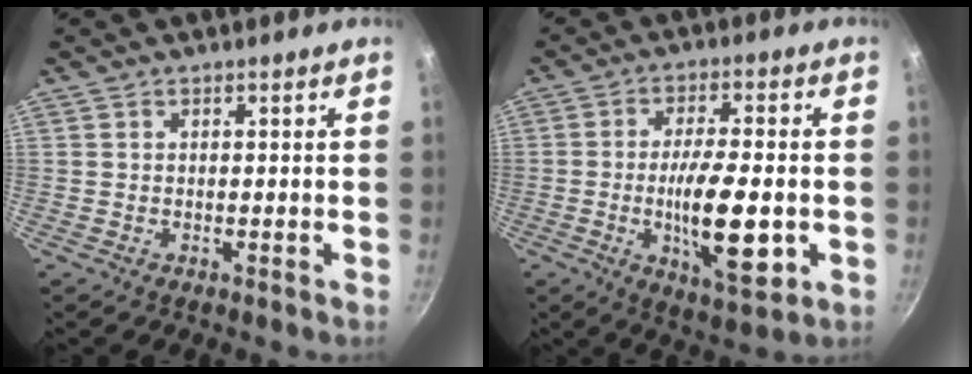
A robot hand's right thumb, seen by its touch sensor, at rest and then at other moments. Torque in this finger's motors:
{"motor_torque": [2.94, 2.06, 1.90, -0.87, 0.32]}